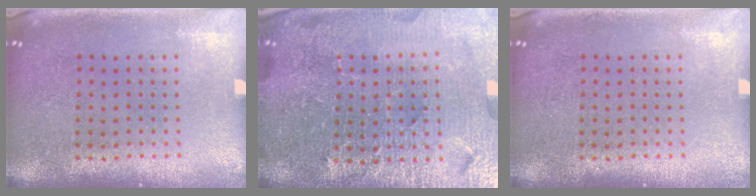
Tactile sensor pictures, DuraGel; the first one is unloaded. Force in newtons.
{"total": 5.3, "press": 4.9, "slide": 2.2}
{"total": 0.0}